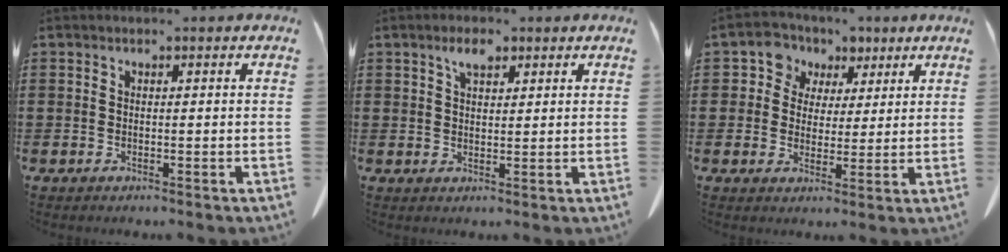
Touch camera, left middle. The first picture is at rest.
{"total": 3.2, "force": [2.0, 1.3, 2.1], "torque": [-0.039, 0.003, 0.033]}
{"total": 5.7, "force": [2.5, 5.0, 0.8], "torque": [-0.050, 0.009, 0.042]}